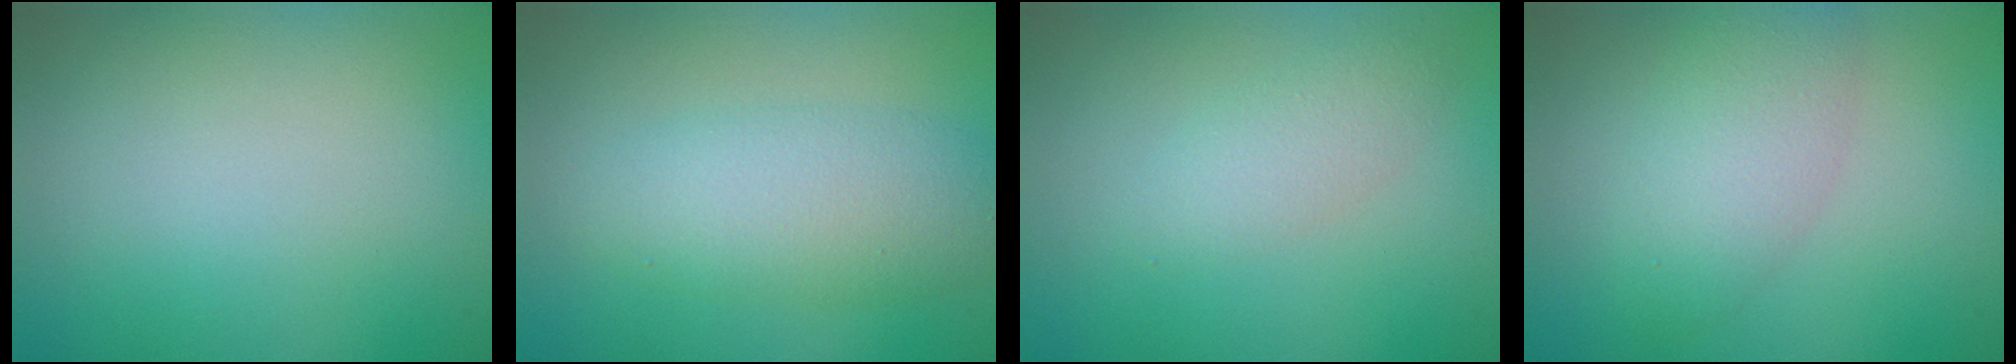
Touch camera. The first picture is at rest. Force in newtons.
{"total": 4.9, "press": 4.9, "slide": 0.2}
{"total": 2.0, "press": 2.0, "slide": 0.1}
{"total": 3.8, "press": 3.8, "slide": 0.0}